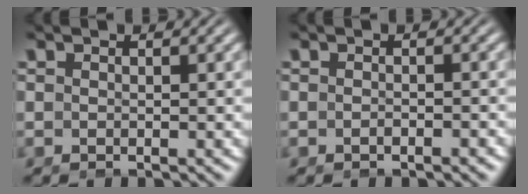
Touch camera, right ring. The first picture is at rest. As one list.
[{"total": 0.9, "force": [-0.8, -0.3, 0.2], "torque": [-0.003, 0.002, -0.015]}]